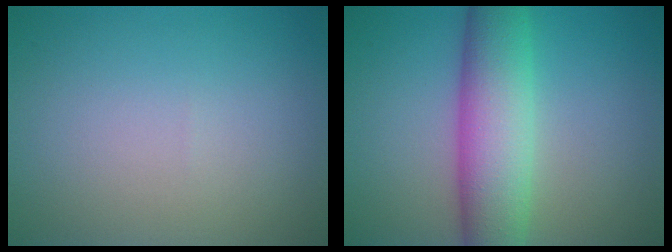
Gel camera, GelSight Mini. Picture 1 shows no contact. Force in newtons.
{"total": 7.7, "press": 7.7, "slide": 0.3}